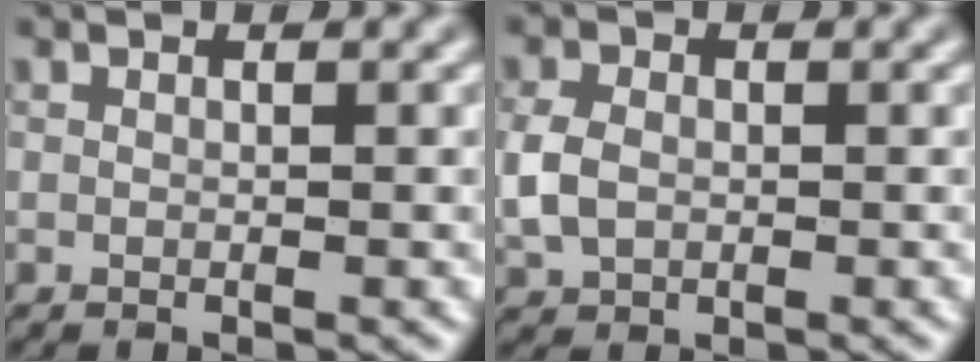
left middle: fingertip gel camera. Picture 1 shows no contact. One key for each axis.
{"total": 2.9, "fx": -0.3, "fy": 2.2, "fz": 1.9, "tx": -0.046, "ty": 0.001, "tz": -0.008}